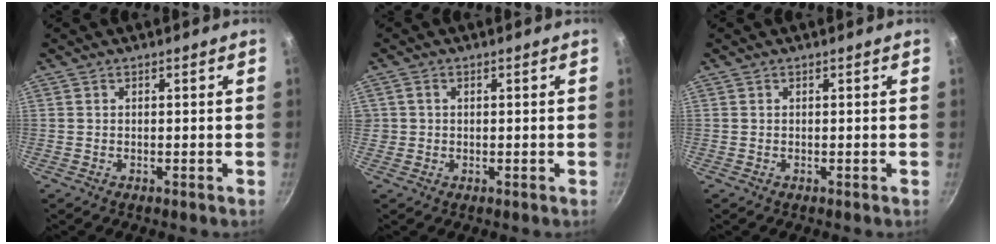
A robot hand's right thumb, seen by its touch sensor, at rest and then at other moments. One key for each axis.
{"total": 1.0, "fx": 0.1, "fy": 0.9, "fz": 0.3, "tx": 0.000, "ty": 0.005, "tz": 0.003}
{"total": 0.0}